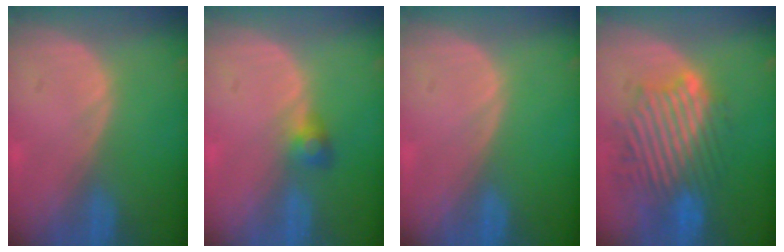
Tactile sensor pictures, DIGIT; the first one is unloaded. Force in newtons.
{"total": 2.5, "press": 2.5, "slide": 0.5}
{"total": 0.0}
{"total": 10.5, "press": 10.0, "slide": 3.2}